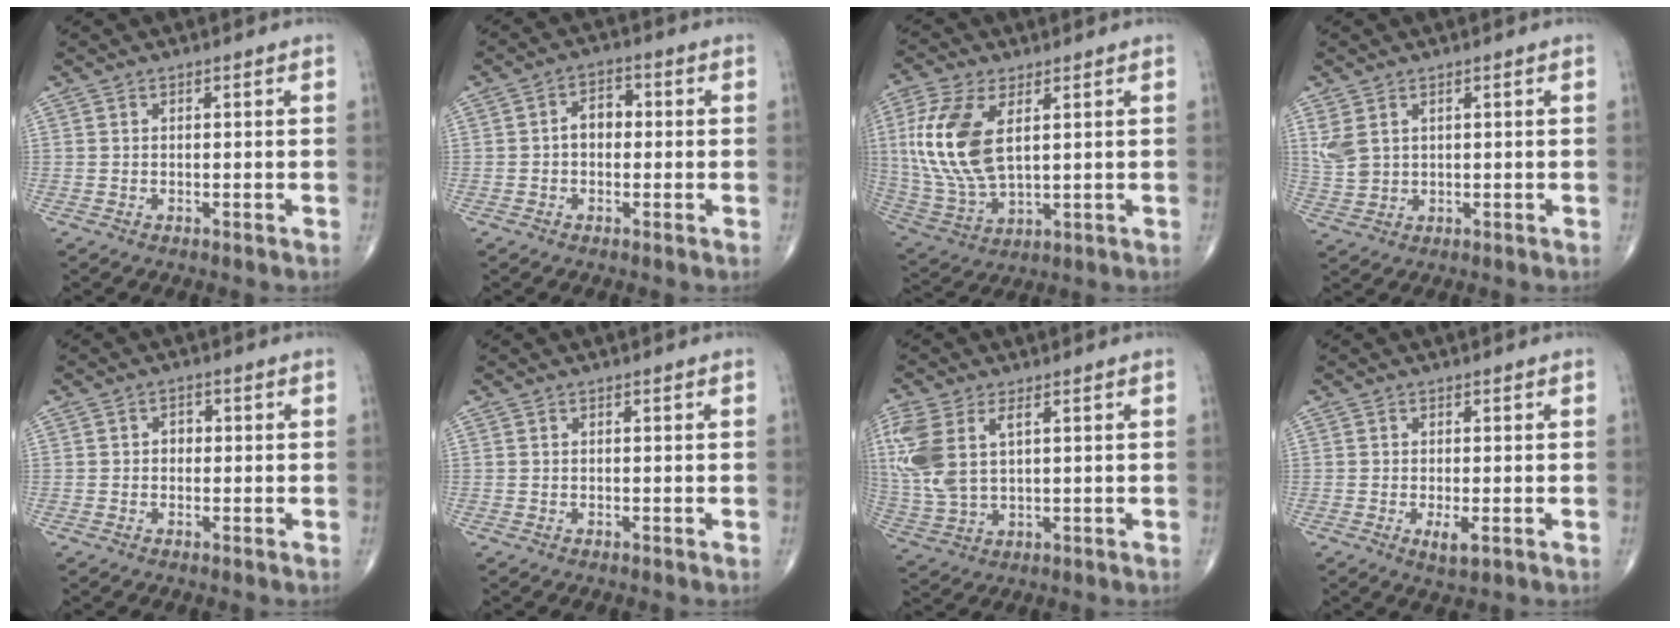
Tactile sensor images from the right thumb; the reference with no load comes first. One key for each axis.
{"total": 4.3, "fx": -0.2, "fy": 3.0, "fz": 3.1, "tx": -0.037, "ty": 0.019, "tz": -0.012}
{"total": 15.8, "fx": 3.6, "fy": 8.0, "fz": 13.1, "tx": -0.291, "ty": -0.010, "tz": 0.080}
{"total": 4.4, "fx": 1.7, "fy": 2.9, "fz": 2.8, "tx": -0.065, "ty": -0.002, "tz": 0.047}
{"total": 1.9, "fx": 0.0, "fy": 1.6, "fz": 1.1, "tx": -0.005, "ty": 0.005, "tz": -0.005}
{"total": 0.0}
{"total": 12.5, "fx": 3.6, "fy": 6.6, "fz": 9.9, "tx": -0.252, "ty": 0.003, "tz": 0.084}
{"total": 2.9, "fx": -0.9, "fy": 0.9, "fz": 2.6, "tx": -0.048, "ty": -0.008, "tz": -0.015}